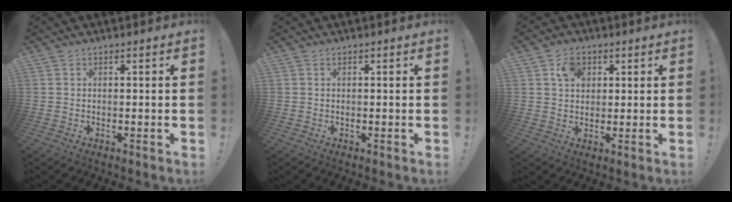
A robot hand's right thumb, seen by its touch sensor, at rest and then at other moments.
{"total": 0.0}
{"total": 6.5, "force": [2.7, 5.0, 3.2], "torque": [-0.057, 0.004, 0.052]}